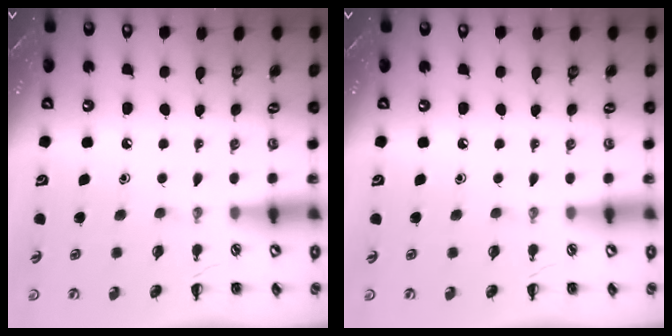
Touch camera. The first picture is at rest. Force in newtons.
{"total": 0.0}